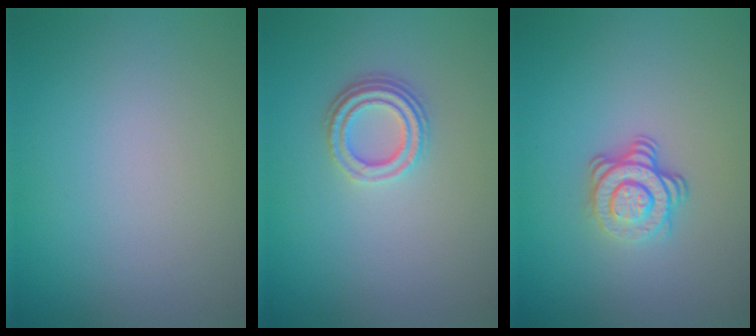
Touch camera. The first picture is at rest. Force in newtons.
{"total": 3.1, "press": 2.4, "slide": 2.0}
{"total": 3.6, "press": 2.5, "slide": 2.5}